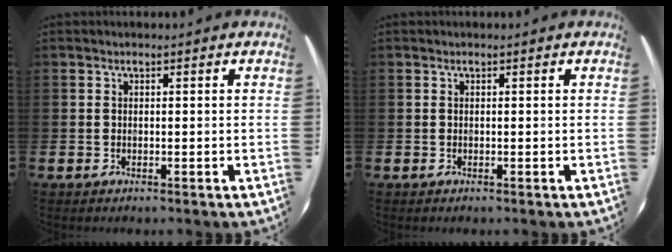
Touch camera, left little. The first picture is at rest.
{"total": 0.0}